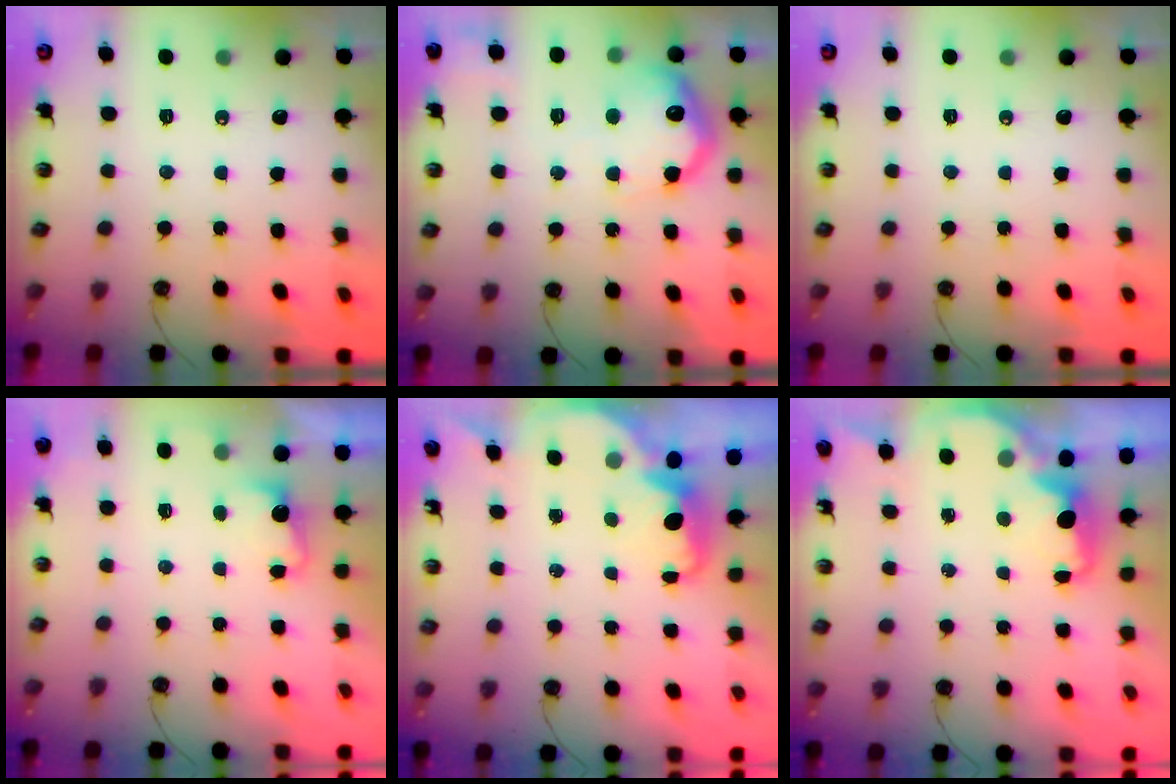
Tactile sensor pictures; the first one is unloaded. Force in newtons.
{"total": 17.7, "press": 17.6, "slide": 1.4}
{"total": 0.0}
{"total": 1.9, "press": 1.7, "slide": 0.8}
{"total": 2.2, "press": 2.1, "slide": 0.6}
{"total": 2.5, "press": 2.3, "slide": 0.8}